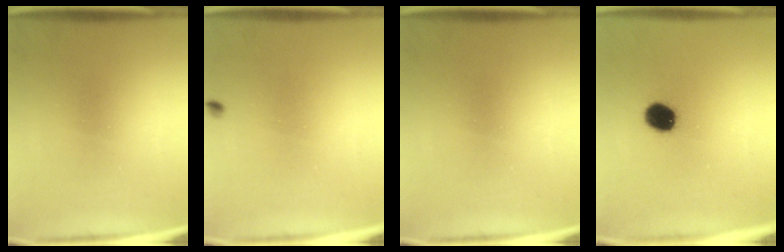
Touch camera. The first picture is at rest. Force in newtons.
{"total": 0.6}
{"total": 0.0}
{"total": 7.8}